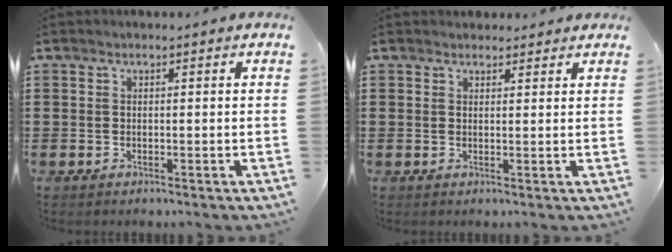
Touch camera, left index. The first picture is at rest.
{"total": 1.8, "force": [1.6, 0.6, 0.1], "torque": [0.003, 0.000, 0.031]}